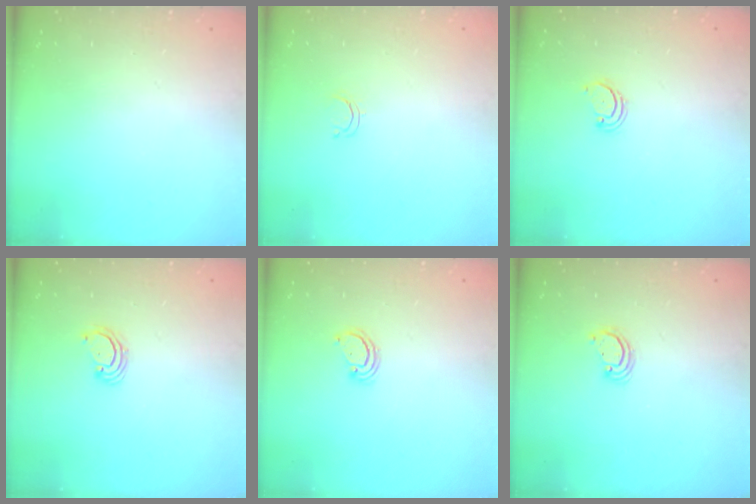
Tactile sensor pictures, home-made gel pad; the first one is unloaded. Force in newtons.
{"total": 2.4, "press": 2.4, "slide": 0.2}
{"total": 2.6, "press": 2.5, "slide": 0.5}
{"total": 2.4, "press": 2.4, "slide": 0.2}
{"total": 2.3, "press": 2.3, "slide": 0.2}
{"total": 2.6, "press": 2.6, "slide": 0.2}